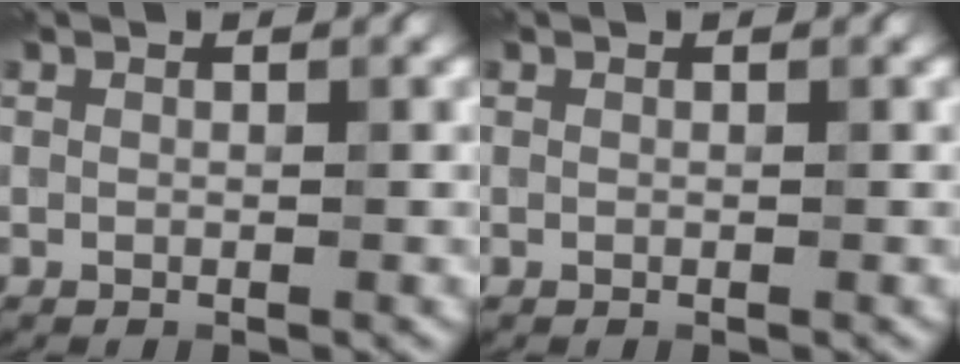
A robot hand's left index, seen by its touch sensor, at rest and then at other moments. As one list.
[{"total": 0.0}]